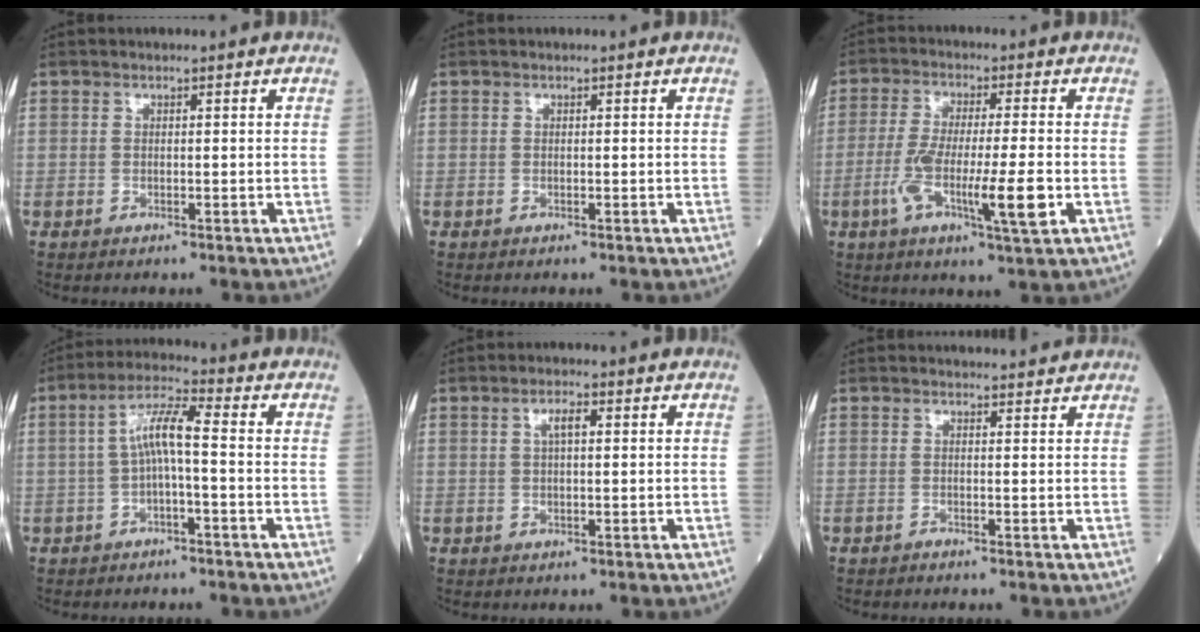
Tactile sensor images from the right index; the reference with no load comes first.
{"total": 0.0}
{"total": 10.5, "force": [-2.8, 0.7, 10.1], "torque": [-0.187, -0.012, -0.052]}
{"total": 6.1, "force": [-0.3, 0.6, 6.1], "torque": [-0.117, 0.022, -0.006]}
{"total": 2.4, "force": [0.8, 0.5, 2.2], "torque": [-0.047, 0.003, 0.015]}
{"total": 3.1, "force": [3.0, 0.5, 0.8], "torque": [-0.024, 0.027, 0.027]}